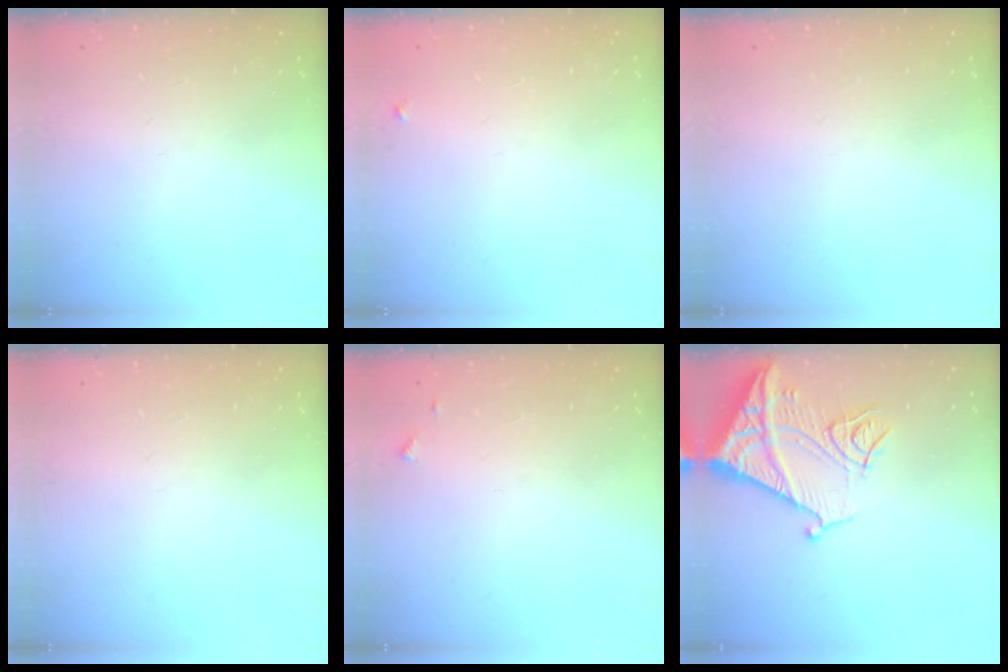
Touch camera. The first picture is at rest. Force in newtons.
{"total": 3.3, "press": 3.3, "slide": 0.4}
{"total": 0.0}
{"total": 0.0}
{"total": 5.1, "press": 5.1, "slide": 0.5}
{"total": 15.1, "press": 15.1, "slide": 1.5}